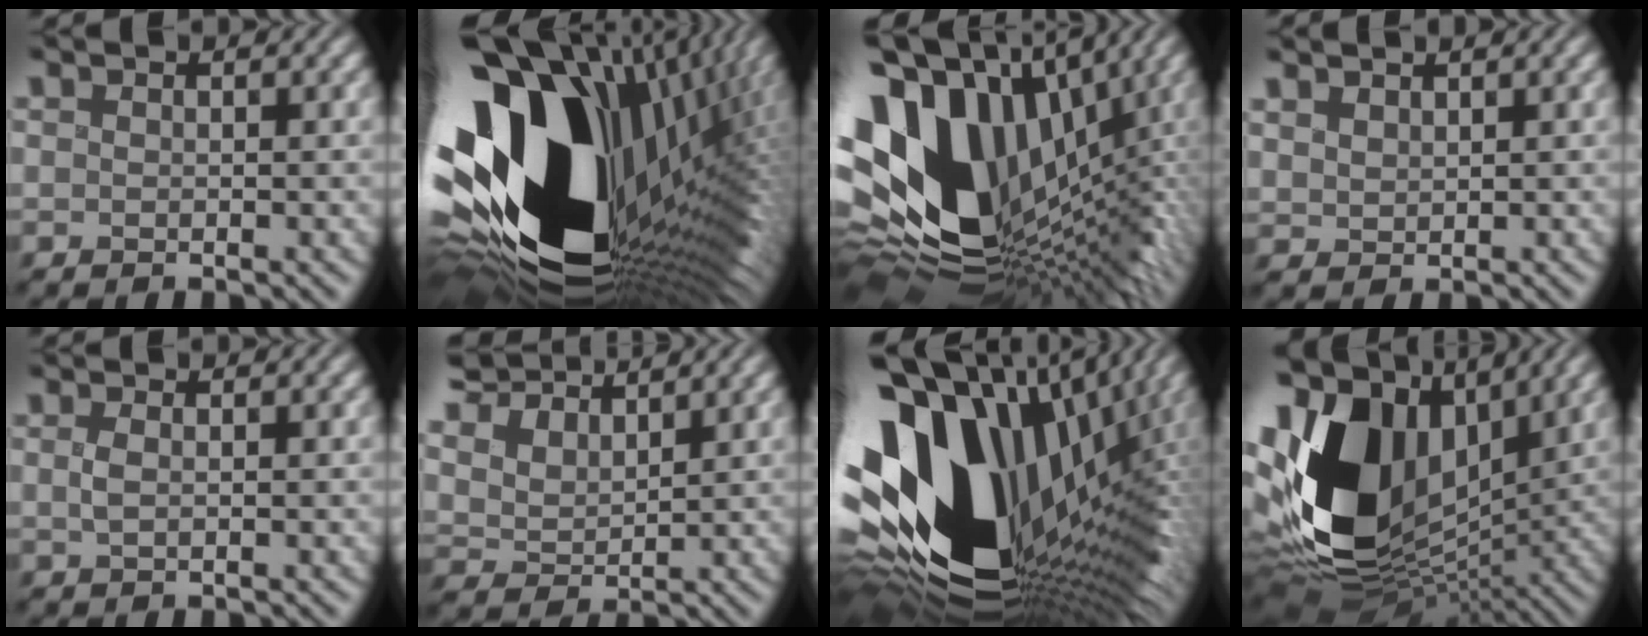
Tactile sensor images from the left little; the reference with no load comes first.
{"total": 21.2, "force": [0.3, 11.9, 17.5], "torque": [-0.317, -0.060, 0.024]}
{"total": 17.8, "force": [2.9, 11.6, 13.1], "torque": [-0.272, -0.018, 0.075]}
{"total": 1.8, "force": [1.6, 0.7, 0.3], "torque": [-0.011, 0.004, 0.041]}
{"total": 1.1, "force": [0.1, 0.5, 1.0], "torque": [-0.024, 0.001, 0.002]}
{"total": 8.9, "force": [7.2, 3.9, 3.5], "torque": [-0.115, -0.001, 0.130]}
{"total": 19.6, "force": [1.8, 11.5, 15.8], "torque": [-0.287, -0.043, 0.053]}
{"total": 17.4, "force": [2.6, 12.1, 12.3], "torque": [-0.271, -0.008, 0.062]}